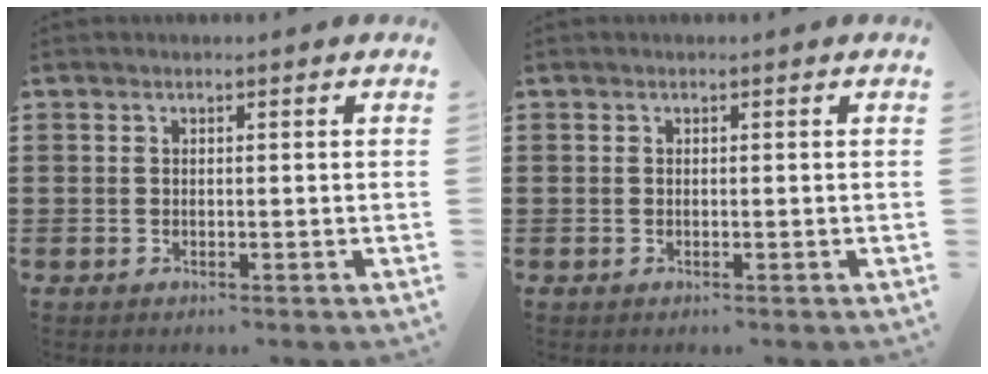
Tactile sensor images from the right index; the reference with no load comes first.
{"total": 0.0}